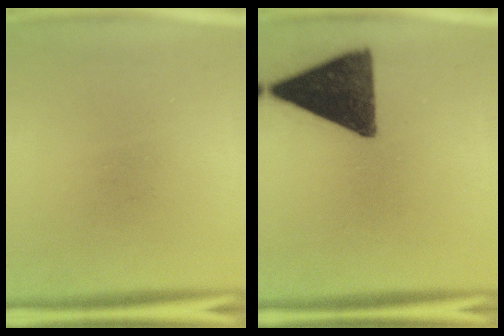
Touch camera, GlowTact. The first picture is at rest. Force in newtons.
{"total": 14.0}